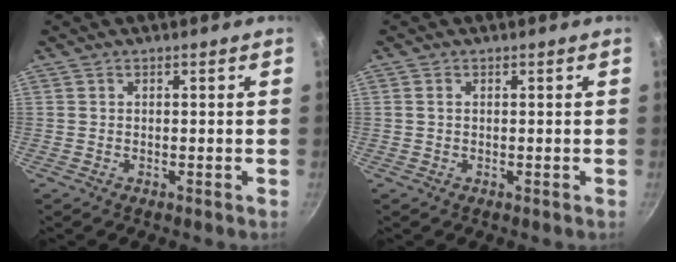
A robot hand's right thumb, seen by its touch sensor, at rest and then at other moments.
{"total": 0.9, "force": [0.2, 0.6, 0.6], "torque": [-0.011, 0.003, 0.002]}